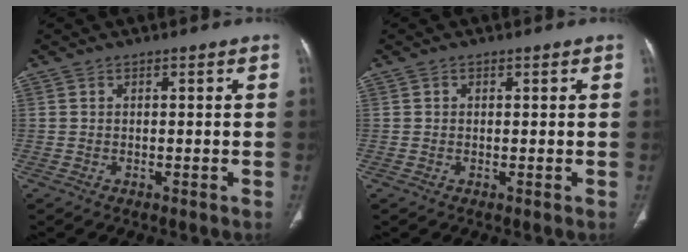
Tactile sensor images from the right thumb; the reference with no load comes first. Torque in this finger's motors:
{"motor_torque": [-0.08, -0.62, -0.44, 0.10, -0.01]}